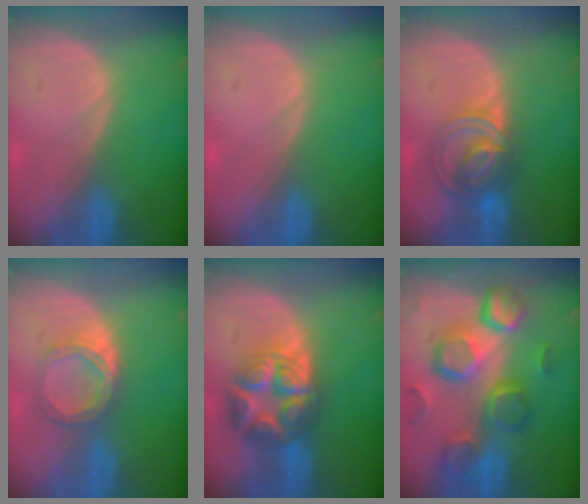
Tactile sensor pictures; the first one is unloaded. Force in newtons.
{"total": 0.0}
{"total": 6.9, "press": 6.5, "slide": 2.2}
{"total": 4.8, "press": 4.6, "slide": 1.3}
{"total": 8.9, "press": 8.9, "slide": 0.5}
{"total": 12.4, "press": 10.8, "slide": 6.1}